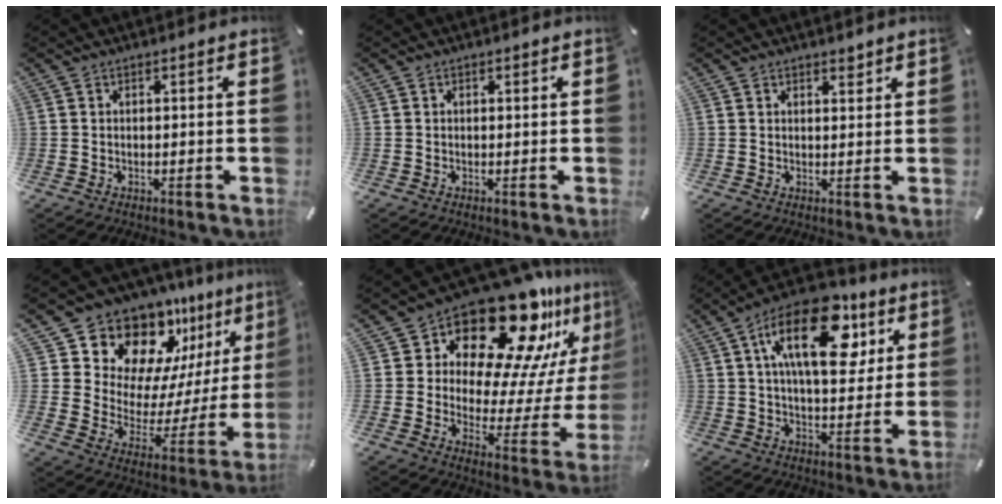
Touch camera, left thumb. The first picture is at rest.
{"total": 0.0}
{"total": 1.6, "force": [1.4, 0.7, 0.4], "torque": [0.006, -0.008, 0.022]}
{"total": 16.2, "force": [14.7, 6.7, 1.2], "torque": [-0.023, -0.162, 0.262]}
{"total": 22.6, "force": [17.5, 9.3, 10.8], "torque": [-0.147, -0.153, 0.291]}
{"total": 20.2, "force": [7.7, 10.1, 15.7], "torque": [-0.259, -0.020, 0.123]}